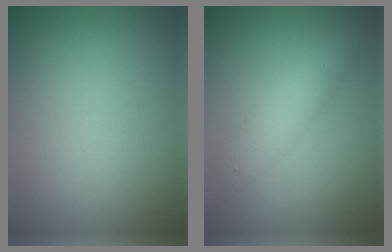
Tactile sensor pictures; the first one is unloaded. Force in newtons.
{"total": 3.7, "press": 3.7, "slide": 0.1}